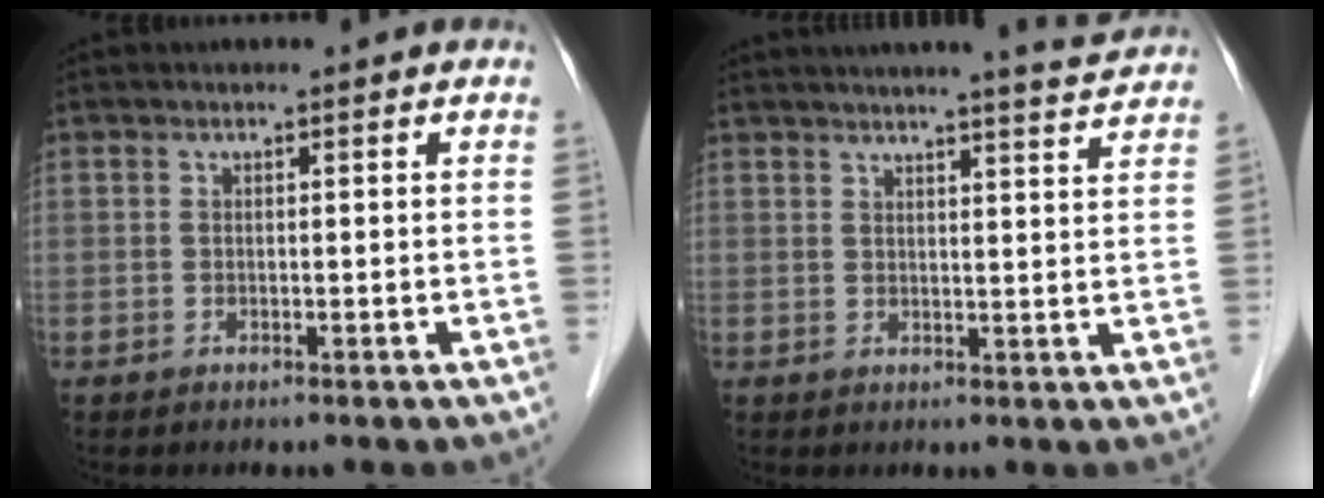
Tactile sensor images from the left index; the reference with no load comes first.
{"total": 9.8, "force": [9.2, -0.4, 3.4], "torque": [-0.051, 0.004, 0.106]}